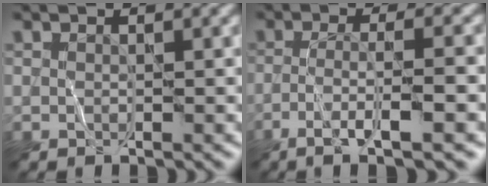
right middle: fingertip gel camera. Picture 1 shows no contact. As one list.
[{"total": 5.6, "force": [-2.4, 0.8, 5.0], "torque": [-0.077, 0.012, -0.049]}]